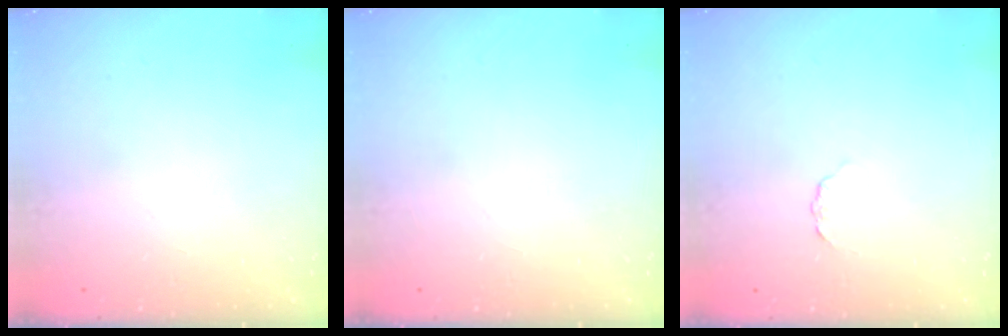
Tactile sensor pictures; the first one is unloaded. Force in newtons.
{"total": 0.0}
{"total": 1.5, "press": 1.5, "slide": 0.2}